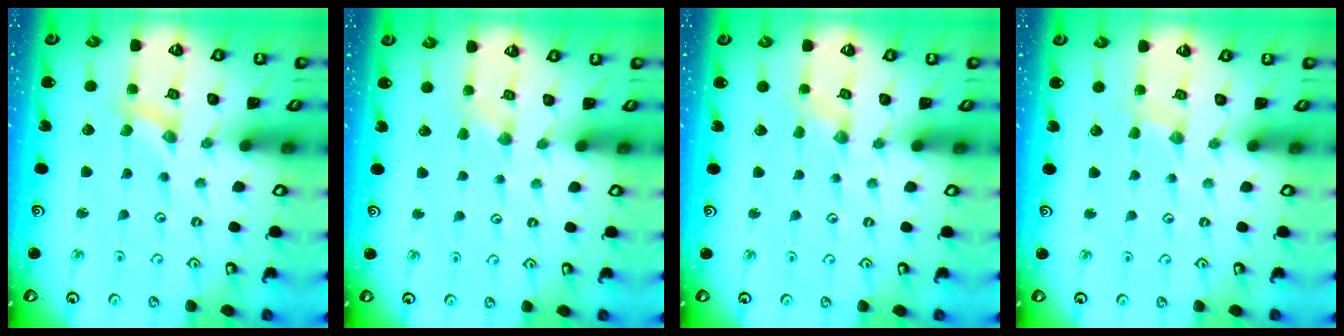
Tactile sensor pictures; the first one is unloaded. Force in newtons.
{"total": 0.9, "press": 0.8, "slide": 0.3}
{"total": 0.0}
{"total": 1.9, "press": 1.8, "slide": 0.4}